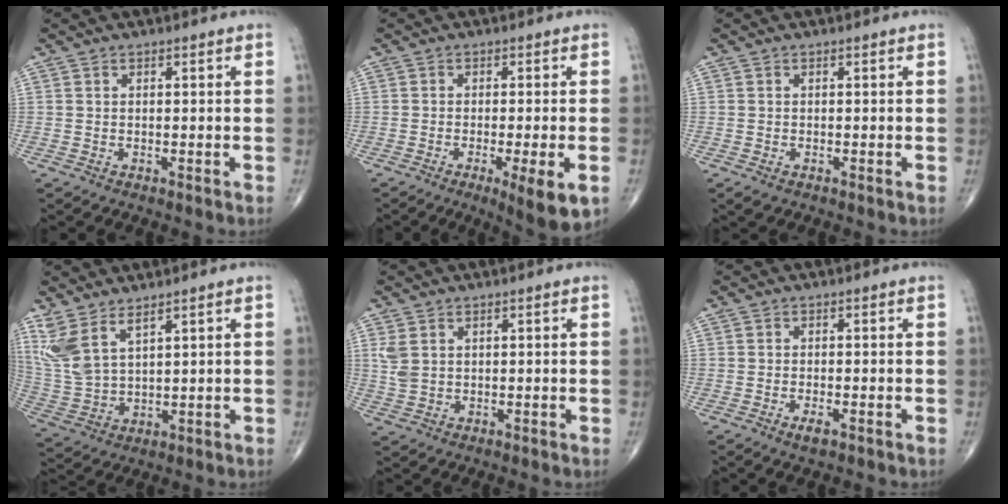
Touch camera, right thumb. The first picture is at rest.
{"total": 9.1, "force": [-4.1, 1.8, 8.0], "torque": [-0.110, -0.004, -0.055]}
{"total": 1.3, "force": [-0.7, 0.6, 0.9], "torque": [-0.018, -0.003, -0.011]}
{"total": 8.5, "force": [5.5, 3.2, 5.6], "torque": [-0.126, -0.023, 0.130]}
{"total": 3.3, "force": [1.2, 2.3, 2.1], "torque": [-0.047, 0.000, 0.034]}
{"total": 2.0, "force": [-1.1, 0.7, 1.5], "torque": [-0.027, -0.002, -0.020]}